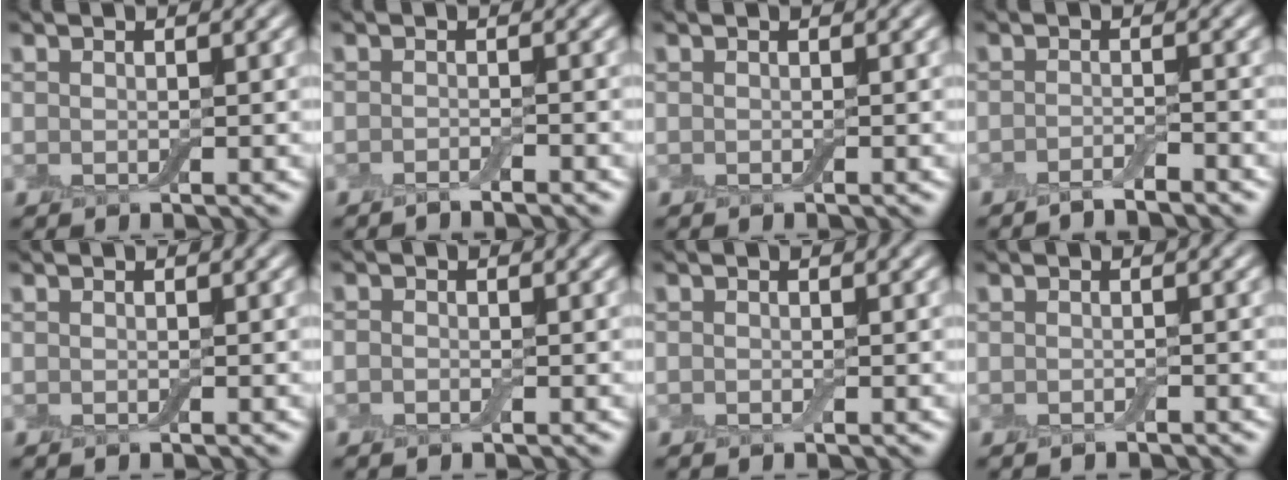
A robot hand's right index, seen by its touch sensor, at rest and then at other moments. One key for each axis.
{"total": 1.1, "fx": -1.0, "fy": -0.1, "fz": 0.5, "tx": -0.005, "ty": 0.000, "tz": -0.020}
{"total": 0.0}
{"total": 1.8, "fx": -1.6, "fy": 0.1, "fz": 0.7, "tx": -0.008, "ty": 0.004, "tz": -0.032}
{"total": 0.0}
{"total": 0.6, "fx": -0.3, "fy": 0.4, "fz": 0.3, "tx": -0.004, "ty": 0.003, "tz": -0.008}
{"total": 0.0}
{"total": 0.6, "fx": -0.6, "fy": 0.0, "fz": 0.3, "tx": -0.004, "ty": -0.001, "tz": -0.010}